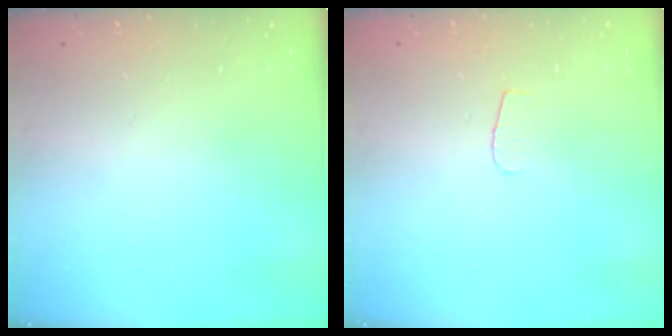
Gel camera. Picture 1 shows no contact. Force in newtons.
{"total": 3.6, "press": 3.5, "slide": 0.4}